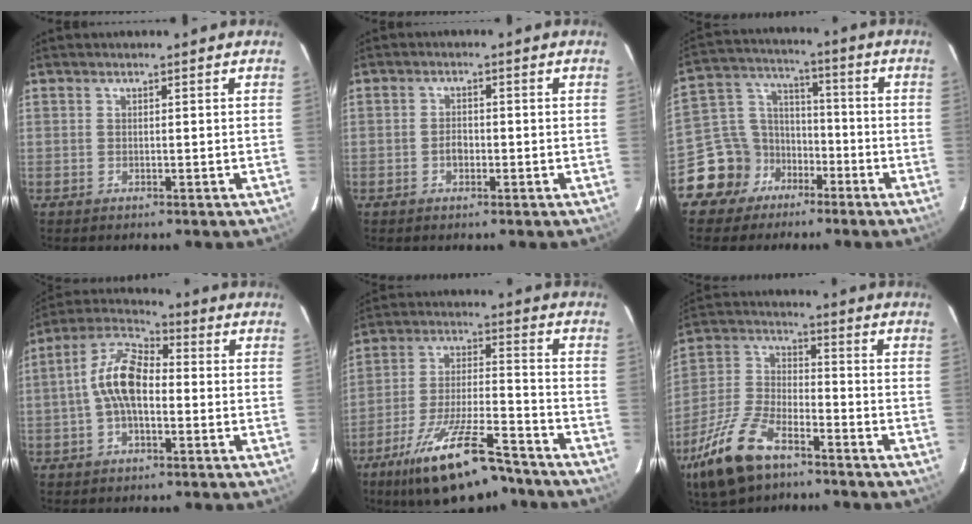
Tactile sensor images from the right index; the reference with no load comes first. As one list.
[{"total": 2.2, "force": [-0.8, 1.6, 1.3], "torque": [-0.025, 0.006, -0.015]}, {"total": 11.4, "force": [-6.8, 8.8, 2.3], "torque": [-0.069, 0.048, -0.111]}, {"total": 10.2, "force": [-1.1, 5.1, 8.7], "torque": [-0.183, 0.023, -0.028]}, {"total": 18.6, "force": [-13.7, 5.0, 11.5], "torque": [-0.222, -0.022, -0.224]}, {"total": 16.2, "force": [-10.4, 7.2, 10.1], "torque": [-0.234, -0.011, -0.204]}]